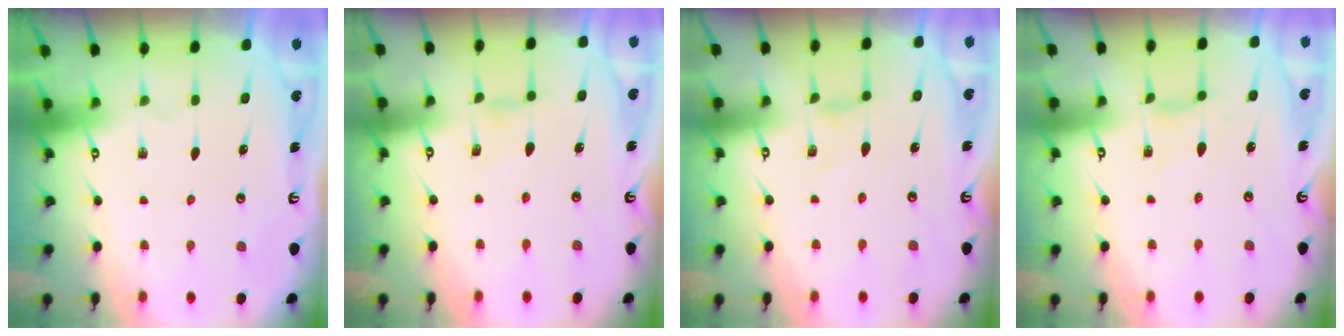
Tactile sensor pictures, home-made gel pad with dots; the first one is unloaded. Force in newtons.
{"total": 0.9, "press": 0.8, "slide": 0.4}
{"total": 0.0}
{"total": 1.1, "press": 1.1, "slide": 0.3}